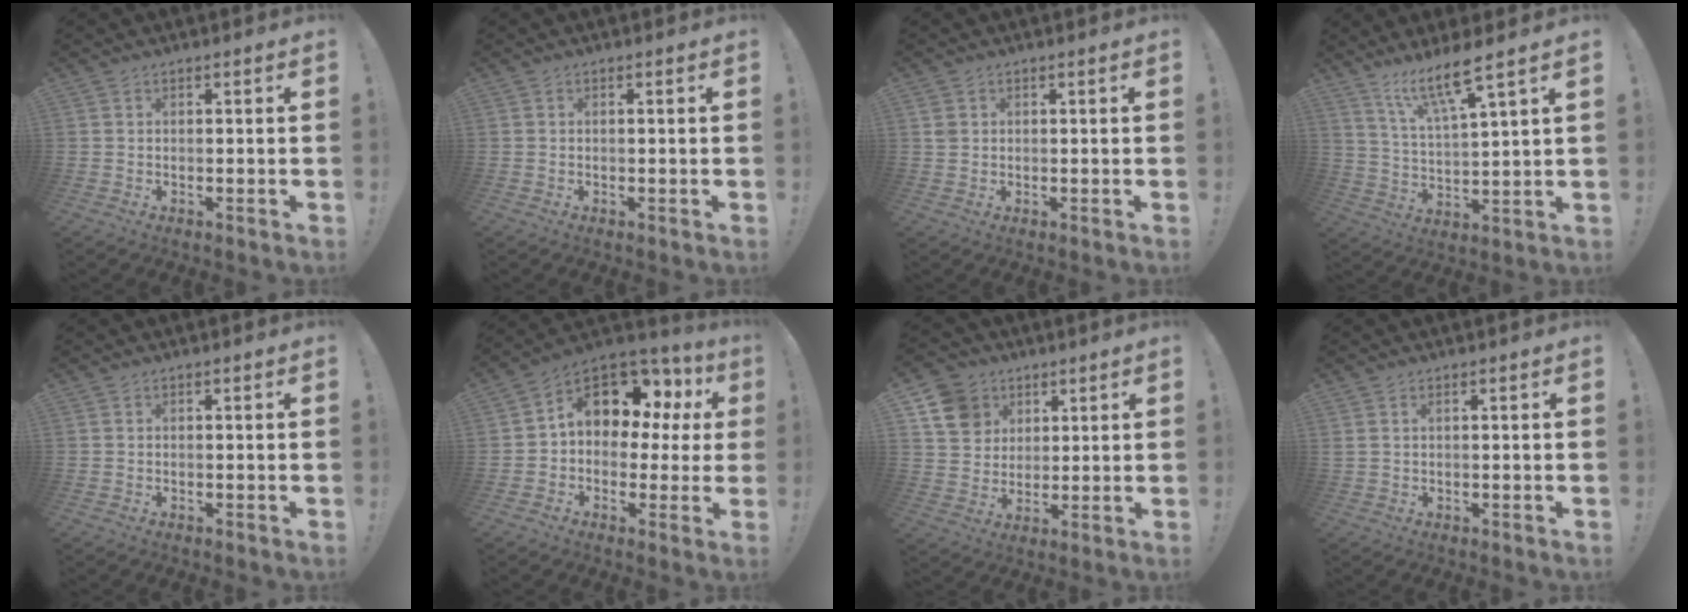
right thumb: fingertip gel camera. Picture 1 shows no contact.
{"total": 0.0}
{"total": 2.0, "force": [0.8, 1.7, 0.9], "torque": [-0.012, 0.001, 0.015]}
{"total": 11.3, "force": [8.4, 1.0, 7.5], "torque": [-0.132, -0.046, 0.137]}
{"total": 0.0}
{"total": 12.7, "force": [5.3, 8.4, 7.9], "torque": [-0.123, -0.032, 0.096]}
{"total": 11.7, "force": [5.7, 9.7, 3.5], "torque": [-0.044, -0.030, 0.114]}
{"total": 1.7, "force": [0.9, 0.3, 1.4], "torque": [-0.033, 0.001, 0.017]}